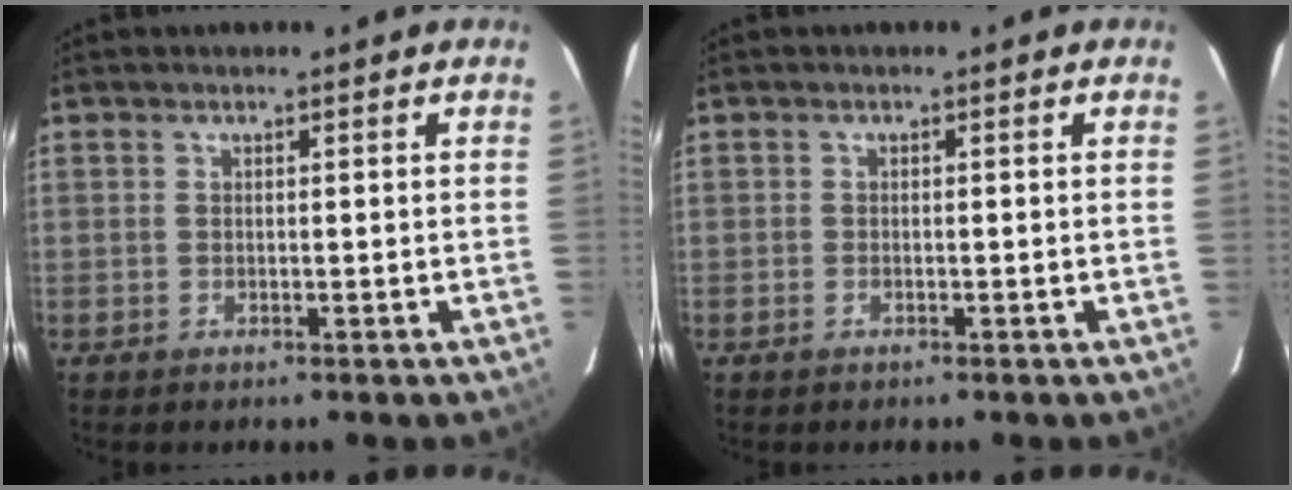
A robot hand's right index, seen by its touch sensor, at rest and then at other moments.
{"total": 0.8, "force": [-0.6, 0.4, 0.3], "torque": [-0.006, -0.001, -0.013]}